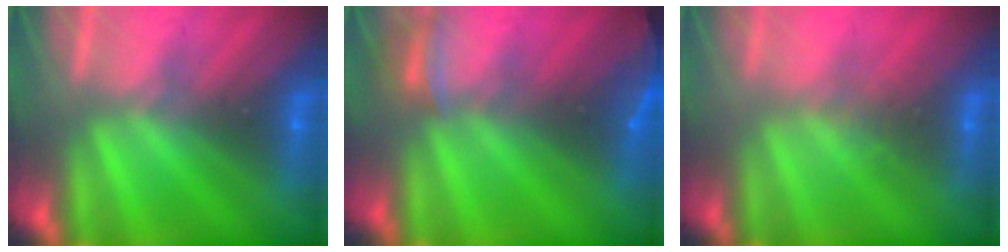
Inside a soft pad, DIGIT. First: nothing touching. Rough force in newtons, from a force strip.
{"total": 2.6}
{"total": 2.2}